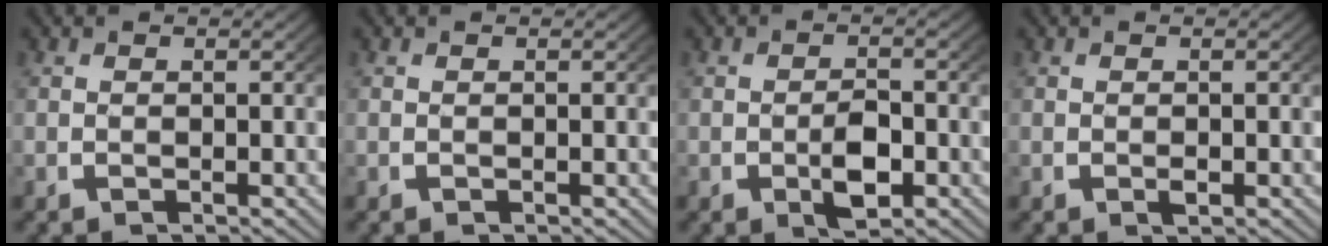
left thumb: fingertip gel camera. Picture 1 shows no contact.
{"total": 0.0}
{"total": 3.3, "force": [-0.8, 2.0, 2.6], "torque": [-0.045, -0.016, -0.006]}
{"total": 0.7, "force": [-0.1, 0.4, 0.6], "torque": [-0.009, 0.000, -0.002]}